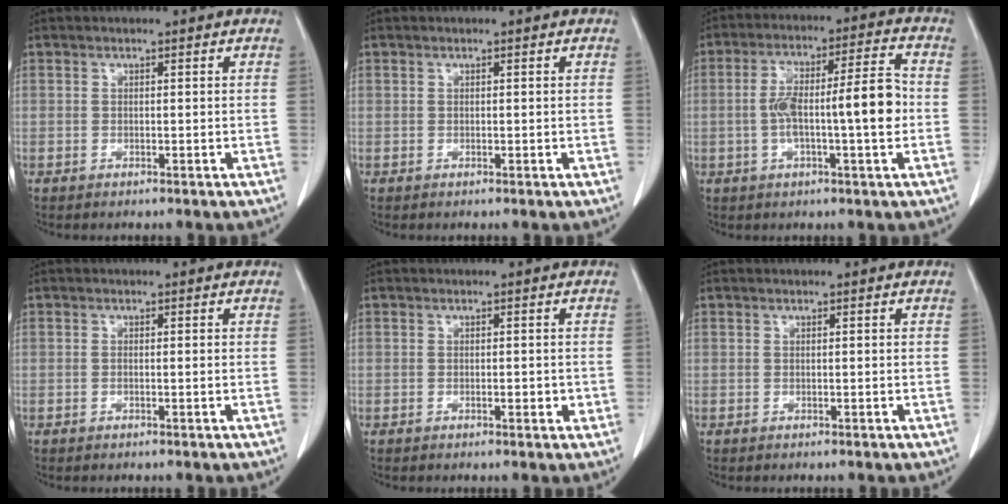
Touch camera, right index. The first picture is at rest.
{"total": 0.0}
{"total": 11.8, "force": [-1.2, 1.6, 11.6], "torque": [-0.198, 0.026, -0.021]}
{"total": 0.6, "force": [-0.1, 0.0, 0.6], "torque": [-0.011, -0.001, 0.000]}
{"total": 1.5, "force": [-0.3, 0.6, 1.3], "torque": [-0.018, 0.001, -0.004]}
{"total": 0.0}